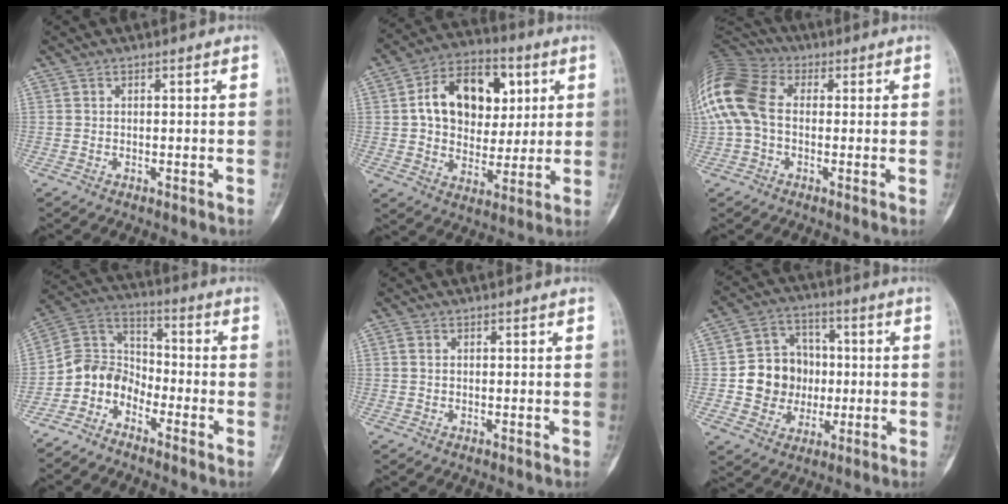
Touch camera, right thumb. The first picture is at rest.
{"total": 17.1, "force": [4.1, 11.9, 11.5], "torque": [-0.139, 0.007, 0.065]}
{"total": 16.0, "force": [0.9, 11.1, 11.4], "torque": [-0.269, 0.033, 0.009]}
{"total": 8.0, "force": [-5.1, 5.6, 2.7], "torque": [-0.034, 0.073, -0.117]}
{"total": 1.0, "force": [0.2, 0.7, 0.7], "torque": [-0.017, 0.002, 0.005]}
{"total": 11.8, "force": [-0.7, 10.7, 5.1], "torque": [-0.037, 0.022, -0.010]}